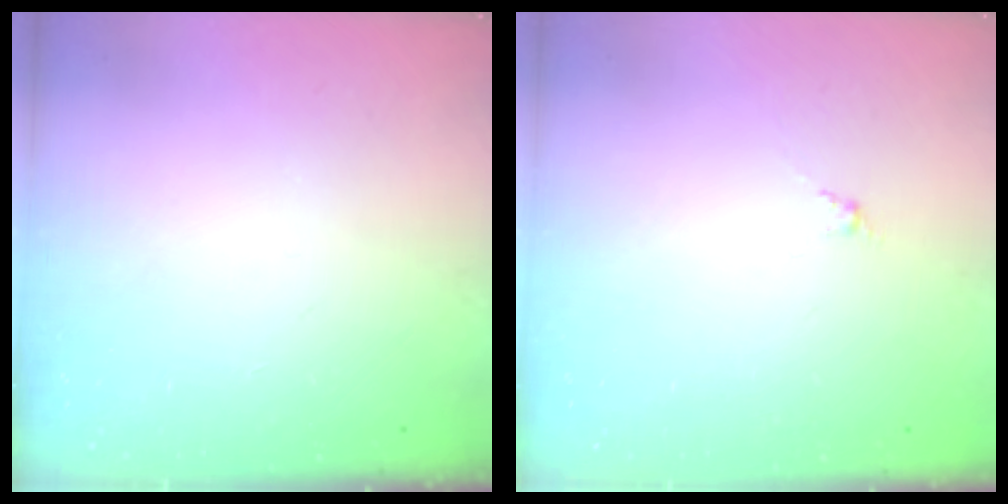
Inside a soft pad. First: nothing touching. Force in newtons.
{"total": 0.0}